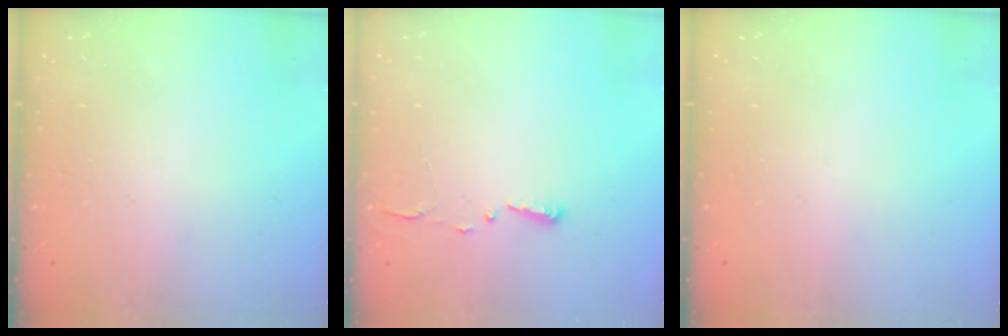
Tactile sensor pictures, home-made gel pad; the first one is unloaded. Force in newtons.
{"total": 2.7, "press": 2.7, "slide": 0.4}
{"total": 0.0}